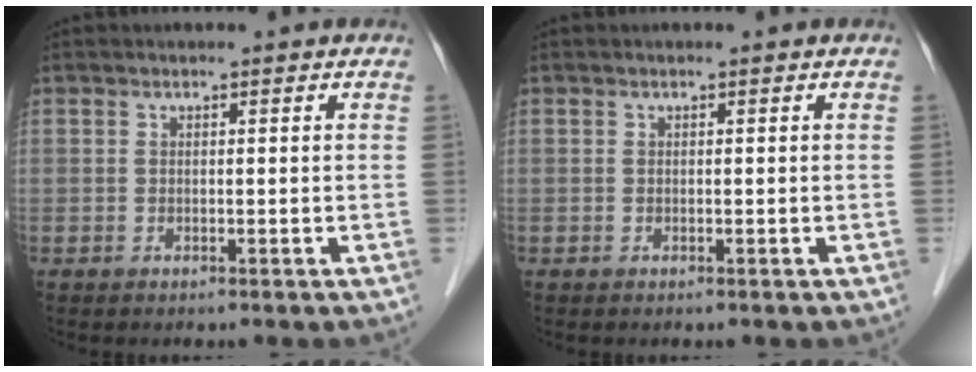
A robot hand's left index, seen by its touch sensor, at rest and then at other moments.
{"total": 0.0}